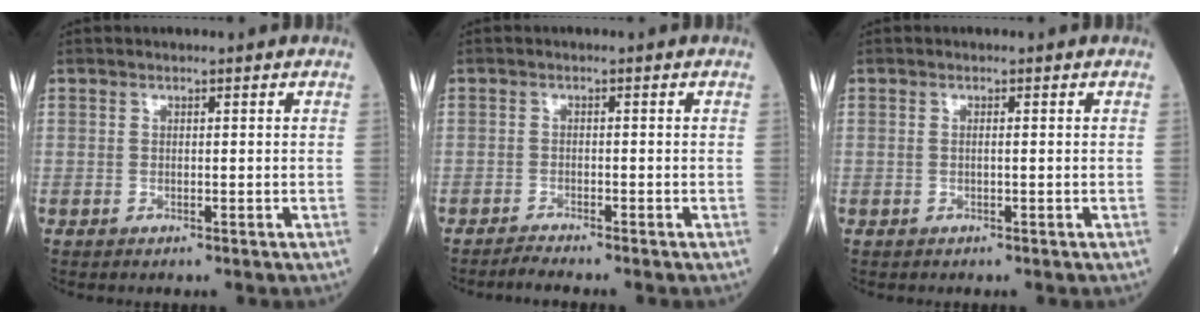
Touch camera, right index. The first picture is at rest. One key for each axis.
{"total": 1.9, "fx": -1.8, "fy": -0.6, "fz": 0.2, "tx": -0.010, "ty": -0.008, "tz": -0.037}
{"total": 0.7, "fx": 0.0, "fy": 0.0, "fz": 0.7, "tx": -0.016, "ty": 0.000, "tz": -0.001}